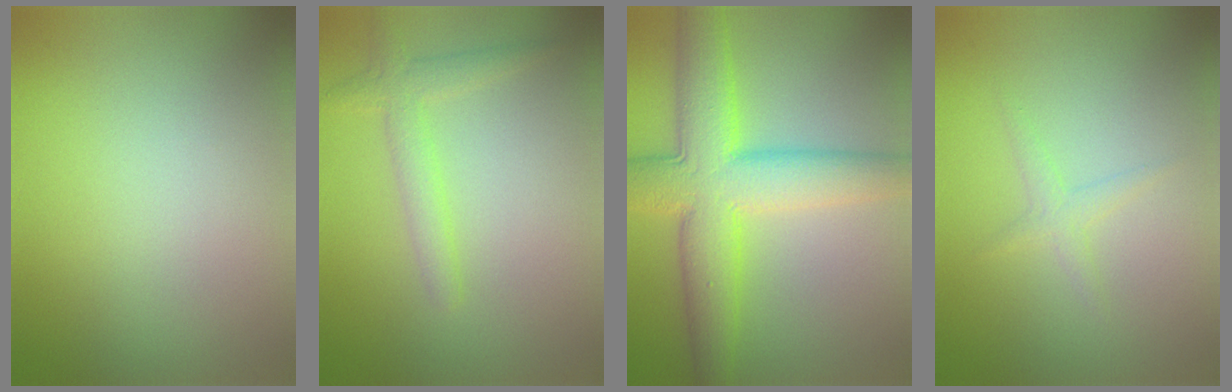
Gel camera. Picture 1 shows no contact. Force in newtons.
{"total": 2.4, "press": 2.4, "slide": 0.2}
{"total": 9.2, "press": 9.2, "slide": 0.1}
{"total": 1.3, "press": 1.3, "slide": 0.0}